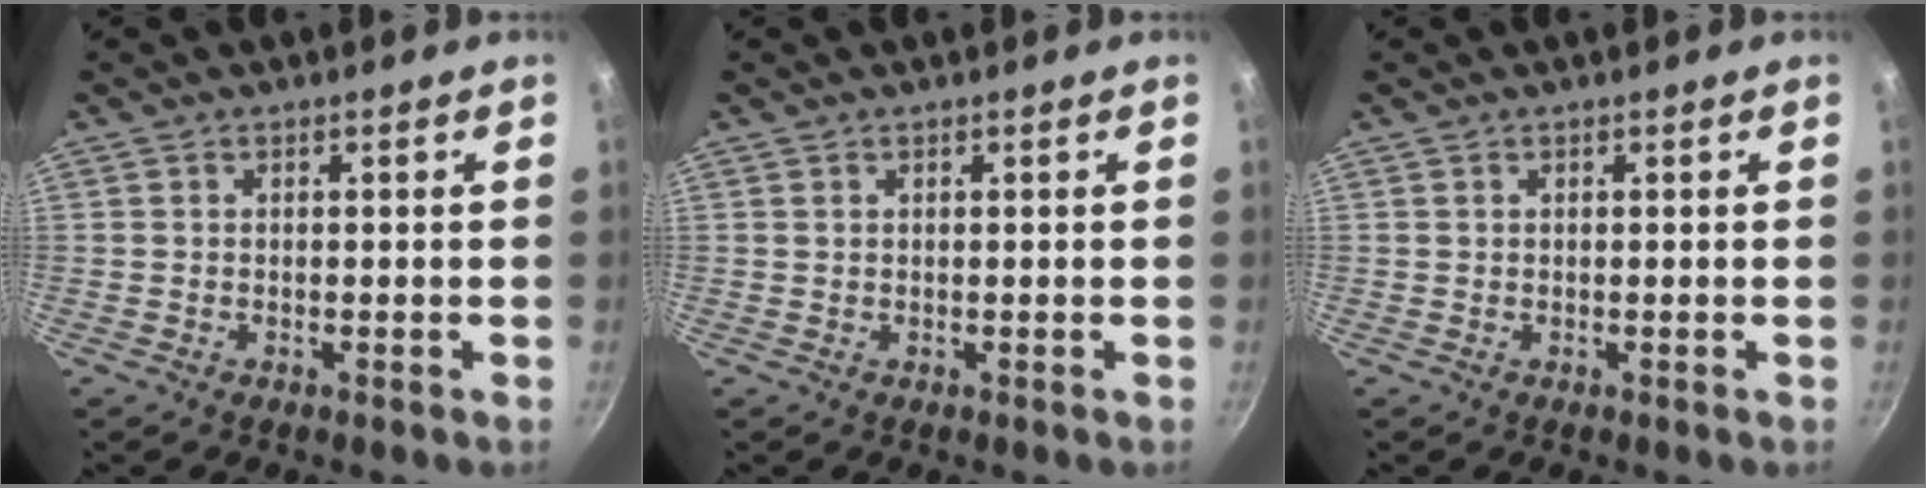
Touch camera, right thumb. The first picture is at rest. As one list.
[{"total": 0.0}, {"total": 0.0}]